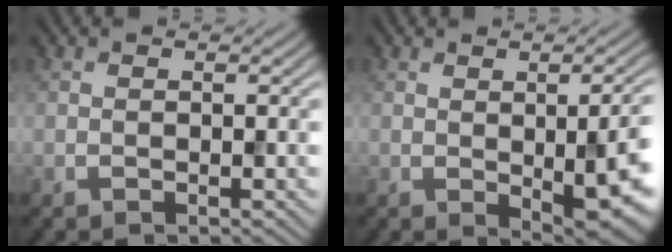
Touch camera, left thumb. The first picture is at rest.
{"total": 8.2, "force": [-0.6, 2.8, 7.6], "torque": [-0.103, -0.009, 0.003]}